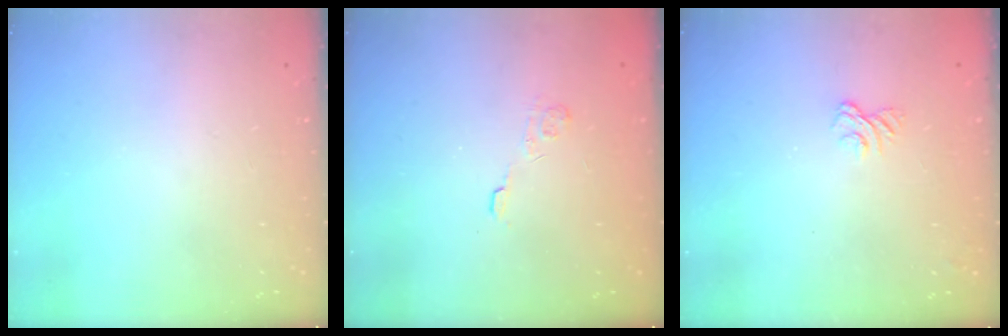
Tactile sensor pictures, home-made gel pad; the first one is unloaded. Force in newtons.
{"total": 2.8, "press": 2.4, "slide": 1.5}
{"total": 2.3, "press": 2.0, "slide": 1.2}